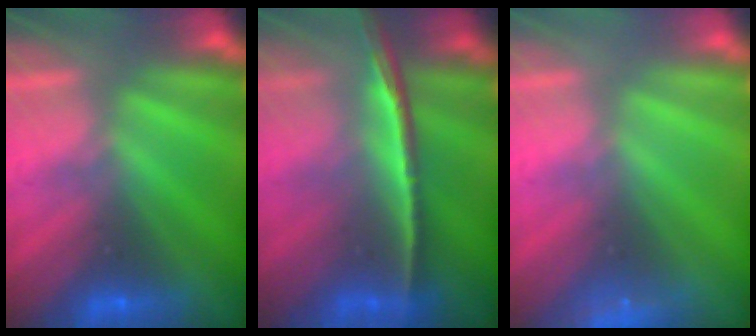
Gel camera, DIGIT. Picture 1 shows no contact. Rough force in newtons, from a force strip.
{"total": 1.3}
{"total": 2.3}